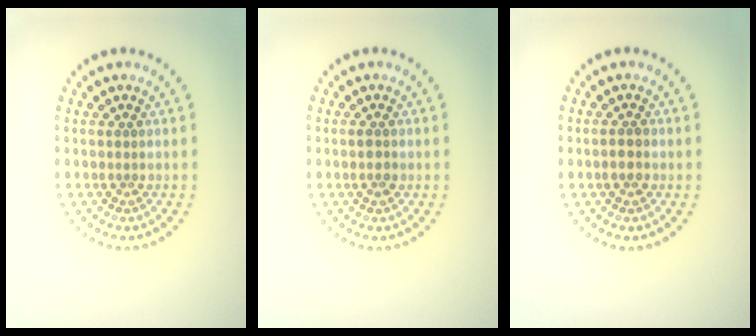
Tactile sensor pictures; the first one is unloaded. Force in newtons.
{"total": 1.0, "press": 1.0, "slide": 0.2}
{"total": 1.2, "press": 1.2, "slide": 0.4}